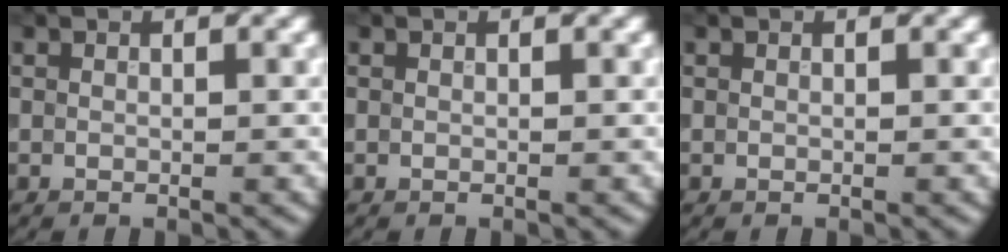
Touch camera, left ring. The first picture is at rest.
{"total": 0.0}
{"total": 0.0}